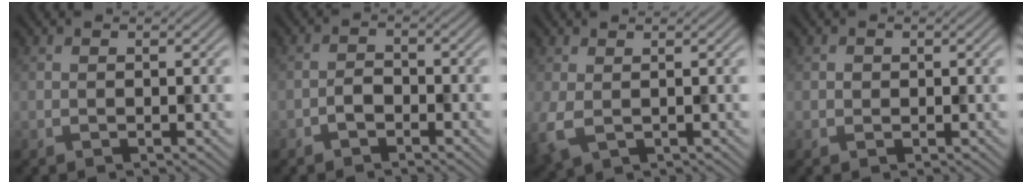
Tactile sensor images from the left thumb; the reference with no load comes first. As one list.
[{"total": 2.0, "force": [-1.3, 1.1, 1.0], "torque": [-0.018, 0.005, -0.029]}, {"total": 3.5, "force": [-0.2, 2.3, 2.6], "torque": [-0.081, -0.007, -0.006]}, {"total": 0.8, "force": [0.1, 0.8, 0.2], "torque": [-0.004, -0.002, -0.003]}]